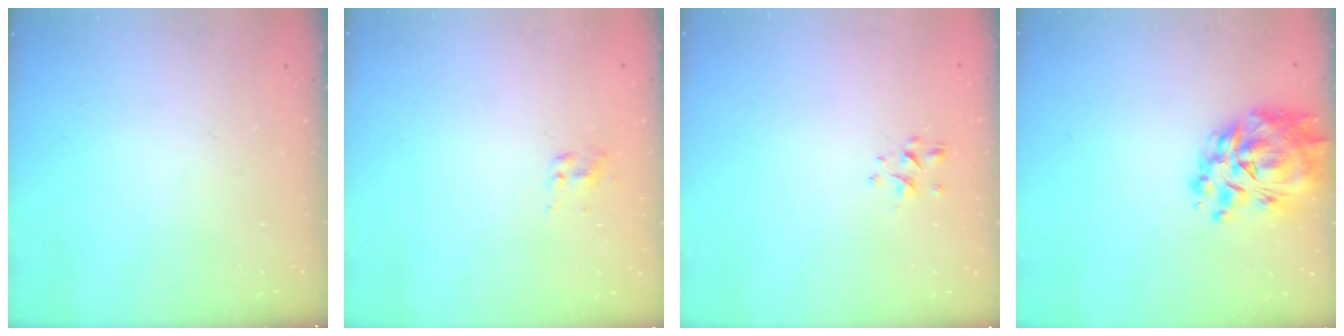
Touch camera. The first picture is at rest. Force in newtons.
{"total": 2.0, "press": 1.9, "slide": 0.8}
{"total": 1.3, "press": 1.1, "slide": 0.6}
{"total": 12.2, "press": 11.4, "slide": 4.4}